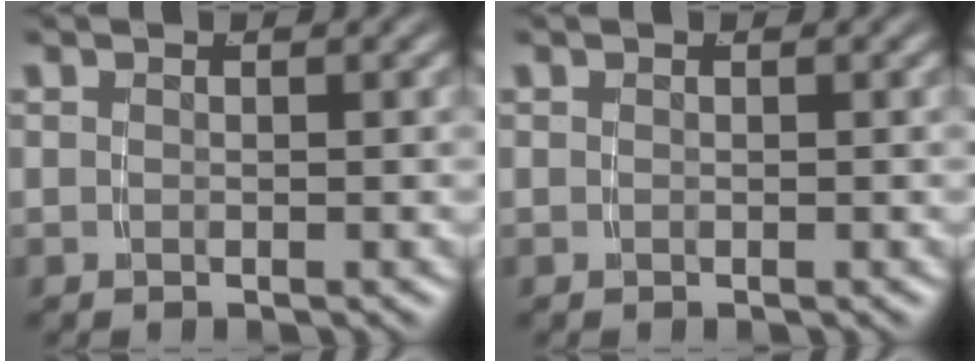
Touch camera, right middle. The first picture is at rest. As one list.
[{"total": 0.0}]